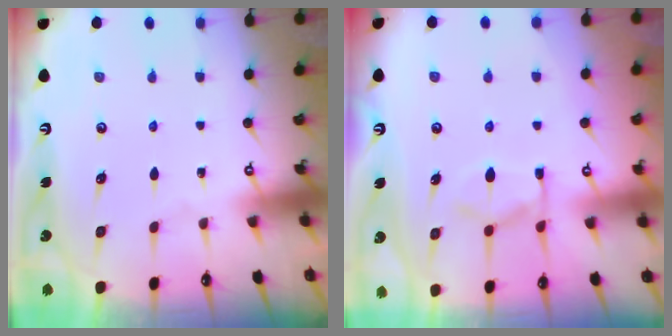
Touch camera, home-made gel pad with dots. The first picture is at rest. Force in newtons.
{"total": 5.1, "press": 4.8, "slide": 1.8}